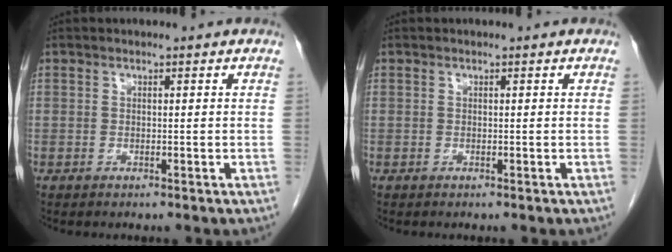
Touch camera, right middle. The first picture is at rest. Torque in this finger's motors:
{"motor_torque": [0.00, 0.00, 0.00, -0.01]}